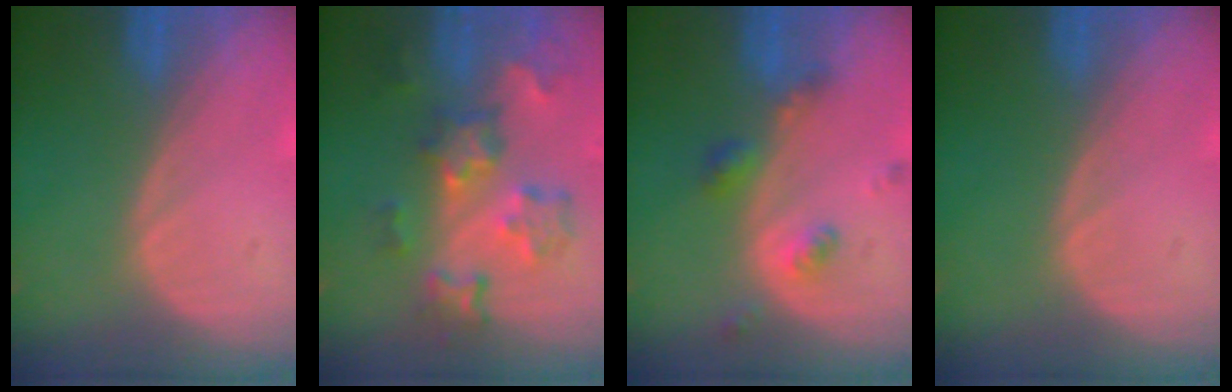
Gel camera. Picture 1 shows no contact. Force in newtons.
{"total": 9.2, "press": 8.1, "slide": 4.5}
{"total": 5.0, "press": 4.4, "slide": 2.4}
{"total": 0.0}